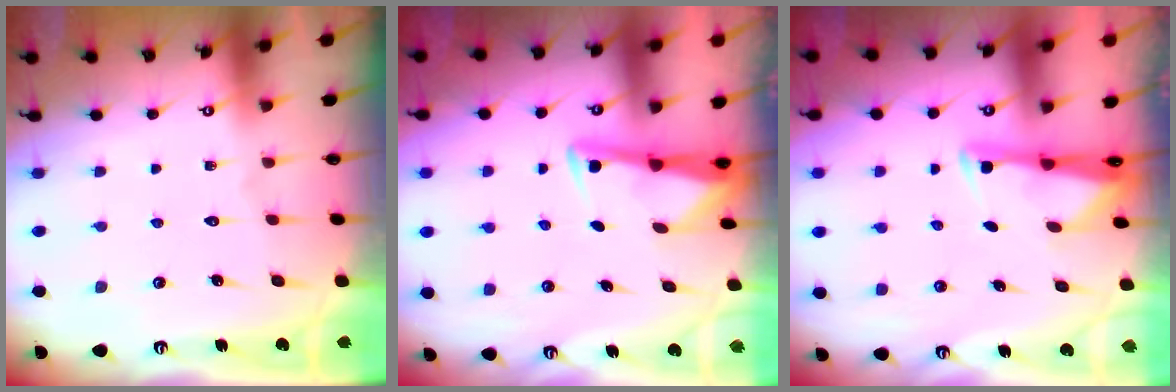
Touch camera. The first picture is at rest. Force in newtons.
{"total": 3.0, "press": 3.0, "slide": 0.4}
{"total": 2.8, "press": 2.7, "slide": 0.4}